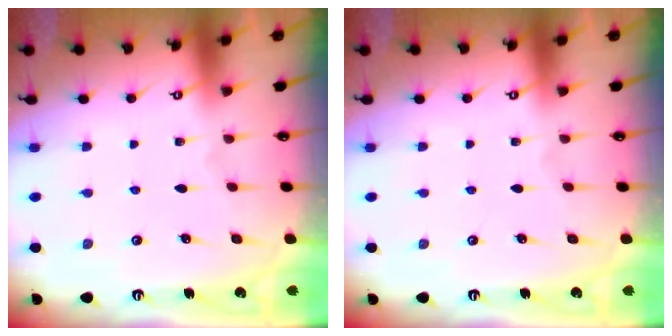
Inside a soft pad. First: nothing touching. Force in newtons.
{"total": 0.0}